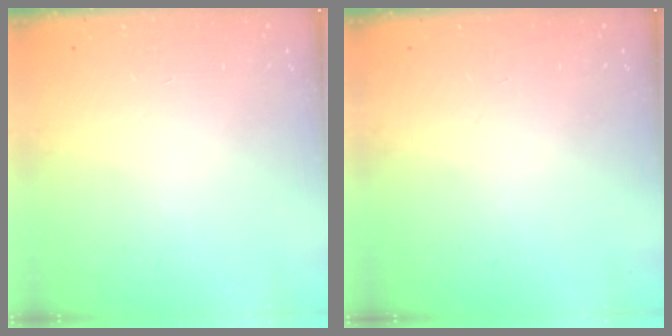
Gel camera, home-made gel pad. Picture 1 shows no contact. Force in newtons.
{"total": 0.0}